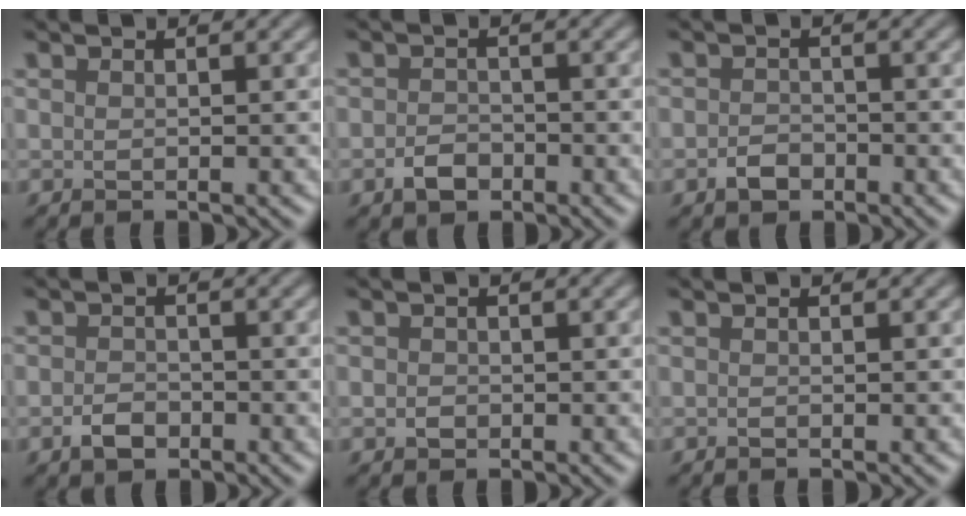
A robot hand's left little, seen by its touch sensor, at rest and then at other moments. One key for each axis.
{"total": 2.2, "fx": -1.3, "fy": 1.5, "fz": 1.0, "tx": -0.013, "ty": 0.002, "tz": -0.031}
{"total": 1.9, "fx": -1.1, "fy": 1.3, "fz": 0.8, "tx": -0.009, "ty": 0.001, "tz": -0.029}
{"total": 2.1, "fx": -1.2, "fy": 1.4, "fz": 1.1, "tx": -0.016, "ty": 0.001, "tz": -0.029}
{"total": 1.1, "fx": -0.2, "fy": 1.0, "fz": 0.4, "tx": -0.004, "ty": -0.002, "tz": -0.010}
{"total": 0.0}